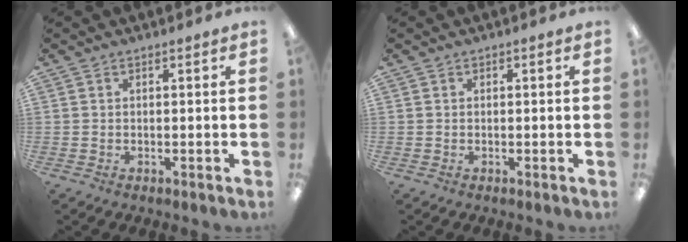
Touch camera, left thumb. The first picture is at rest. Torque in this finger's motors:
{"motor_torque": [0.00, 0.00, 0.00, 0.00, 0.00]}